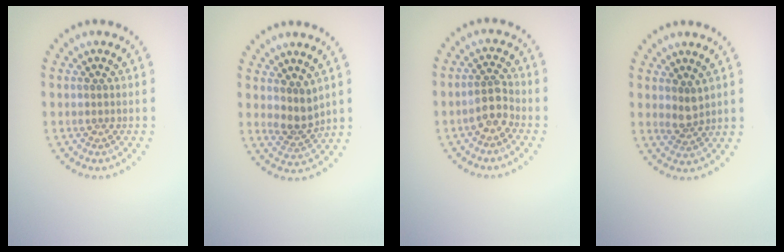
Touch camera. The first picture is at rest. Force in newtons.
{"total": 2.5, "press": 1.9, "slide": 1.6}
{"total": 2.5, "press": 2.2, "slide": 1.1}
{"total": 1.7, "press": 1.4, "slide": 1.0}